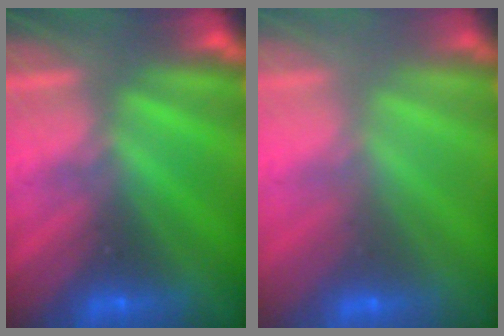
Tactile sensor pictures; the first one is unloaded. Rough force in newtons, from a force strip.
{"total": 2.9}